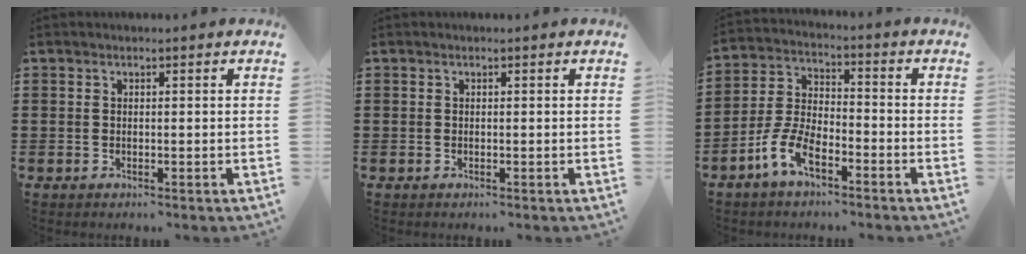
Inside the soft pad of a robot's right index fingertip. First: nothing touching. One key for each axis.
{"total": 0.0}
{"total": 6.8, "fx": -4.5, "fy": 2.7, "fz": 4.3, "tx": -0.122, "ty": -0.002, "tz": -0.094}